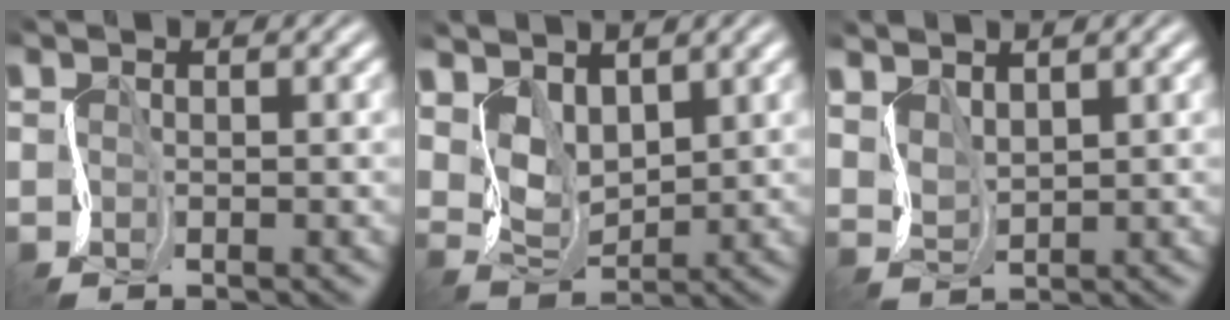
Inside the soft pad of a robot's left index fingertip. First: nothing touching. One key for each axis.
{"total": 4.3, "fx": 3.2, "fy": 2.4, "fz": 1.7, "tx": -0.051, "ty": -0.002, "tz": 0.067}
{"total": 2.9, "fx": 2.8, "fy": 0.9, "fz": 0.3, "tx": -0.018, "ty": 0.006, "tz": 0.063}